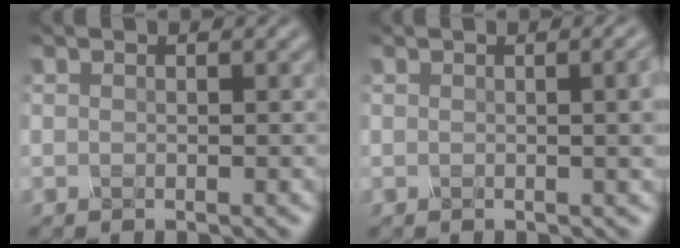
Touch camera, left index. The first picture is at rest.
{"total": 3.9, "force": [0.2, 1.5, 3.6], "torque": [-0.024, 0.011, 0.000]}